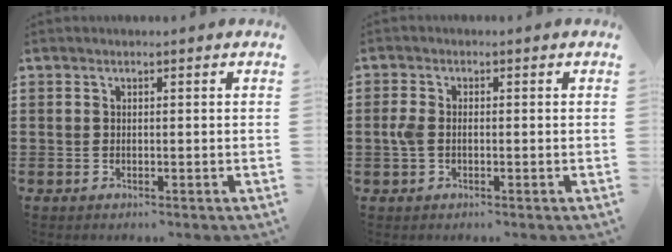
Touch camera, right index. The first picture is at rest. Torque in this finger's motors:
{"motor_torque": [0.56, 0.54, 0.28, 0.09]}